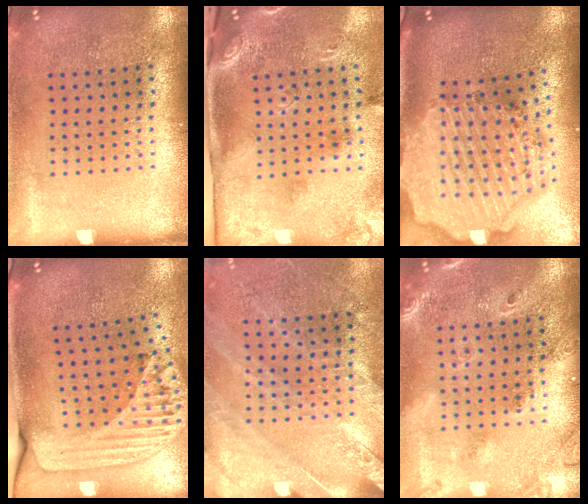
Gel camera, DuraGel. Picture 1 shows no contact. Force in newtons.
{"total": 3.0, "press": 1.8, "slide": 2.3}
{"total": 4.0, "press": 3.2, "slide": 2.3}
{"total": 2.4, "press": 1.7, "slide": 1.7}
{"total": 2.4, "press": 2.4, "slide": 0.6}
{"total": 1.9, "press": 1.7, "slide": 0.8}